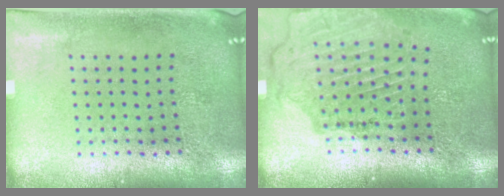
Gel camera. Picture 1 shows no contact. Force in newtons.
{"total": 1.6, "press": 1.6, "slide": 0.0}